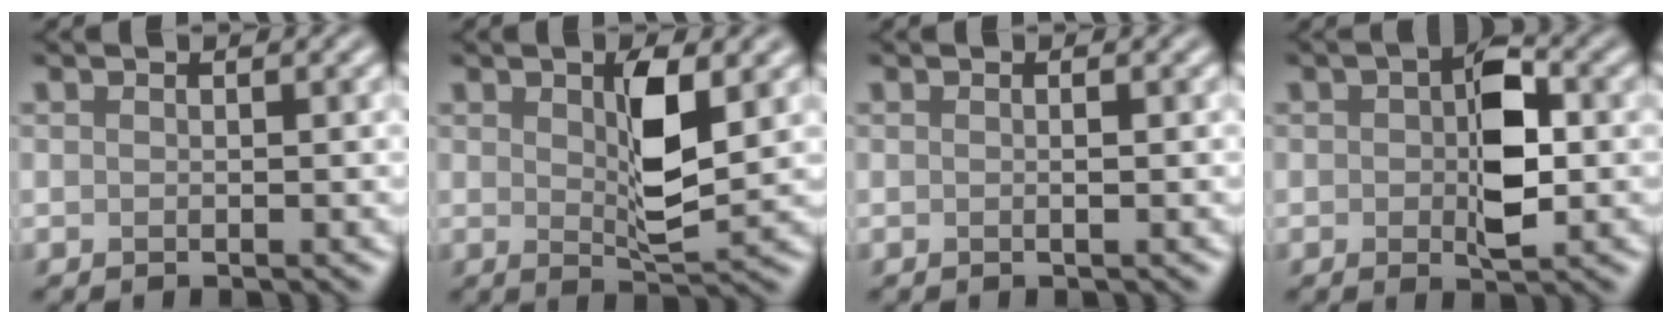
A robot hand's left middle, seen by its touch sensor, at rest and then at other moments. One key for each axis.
{"total": 4.5, "fx": 1.1, "fy": 1.5, "fz": 4.1, "tx": -0.073, "ty": -0.004, "tz": 0.021}
{"total": 0.6, "fx": 0.0, "fy": 0.1, "fz": 0.6, "tx": -0.011, "ty": 0.001, "tz": 0.000}
{"total": 5.6, "fx": 0.1, "fy": 2.8, "fz": 4.9, "tx": -0.073, "ty": 0.002, "tz": 0.001}